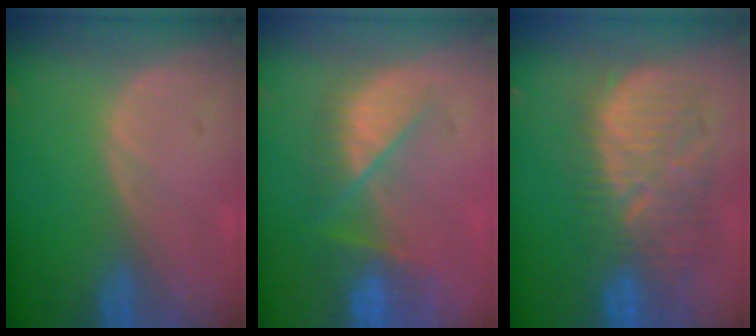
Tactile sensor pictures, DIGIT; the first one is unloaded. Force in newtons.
{"total": 7.6, "press": 7.1, "slide": 2.6}
{"total": 10.6, "press": 10.4, "slide": 2.3}